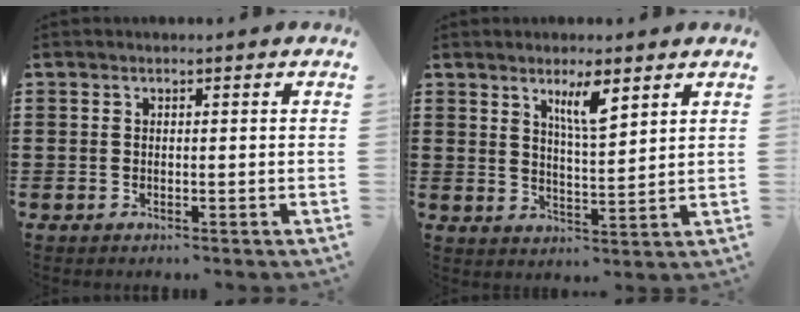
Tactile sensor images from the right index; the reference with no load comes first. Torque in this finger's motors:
{"motor_torque": [0.38, 0.19, 0.33, 0.11]}